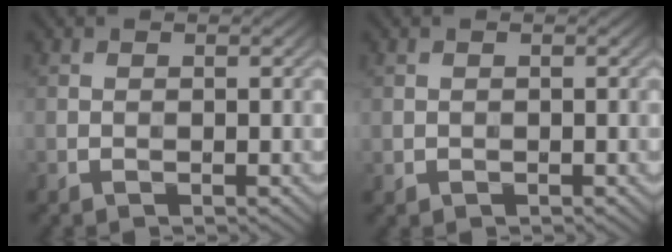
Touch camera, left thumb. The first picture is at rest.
{"total": 0.5, "force": [0.0, 0.5, 0.1], "torque": [-0.003, -0.004, 0.001]}